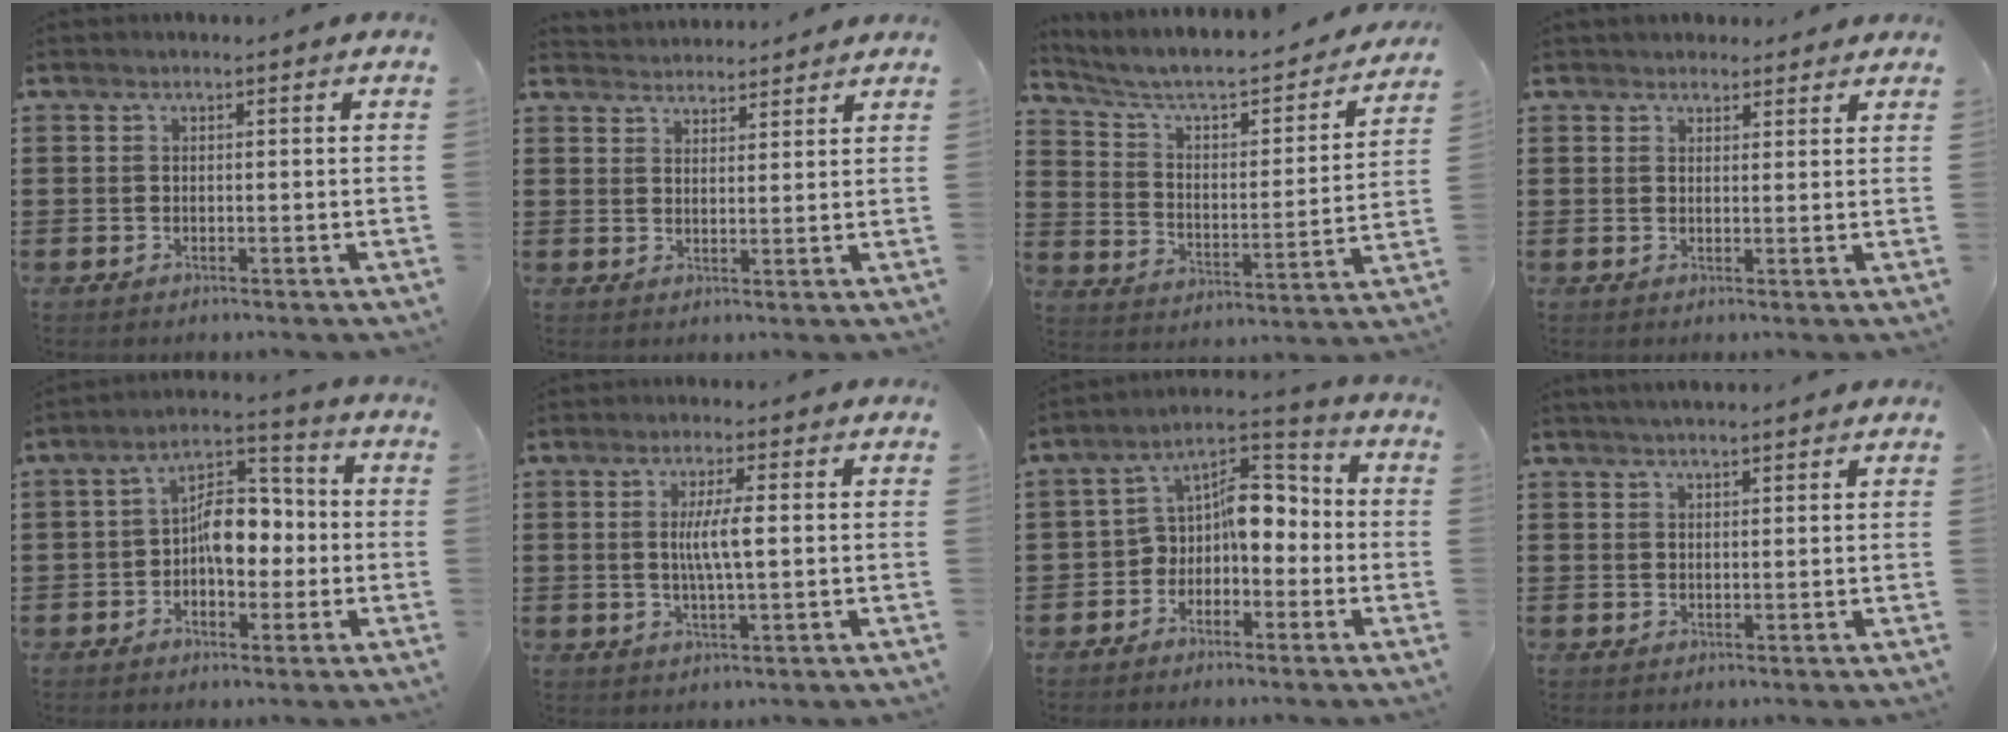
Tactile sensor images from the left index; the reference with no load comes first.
{"total": 2.8, "force": [2.8, 0.1, -0.5], "torque": [0.001, -0.008, 0.053]}
{"total": 5.3, "force": [4.2, 1.8, 2.7], "torque": [-0.075, -0.034, 0.064]}
{"total": 2.2, "force": [2.1, 0.8, 0.0], "torque": [-0.006, 0.001, 0.040]}
{"total": 8.1, "force": [-0.5, 5.0, 6.3], "torque": [-0.107, 0.016, -0.014]}
{"total": 4.7, "force": [0.4, 0.7, 4.7], "torque": [-0.087, 0.000, 0.003]}
{"total": 6.3, "force": [-0.9, 4.6, 4.2], "torque": [-0.080, 0.002, -0.024]}
{"total": 1.9, "force": [1.8, 0.3, 0.5], "torque": [-0.013, 0.003, 0.034]}